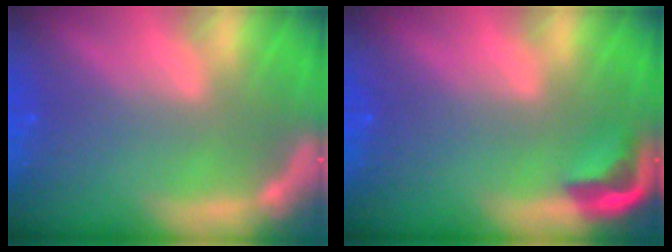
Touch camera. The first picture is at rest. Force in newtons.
{"total": 2.9}